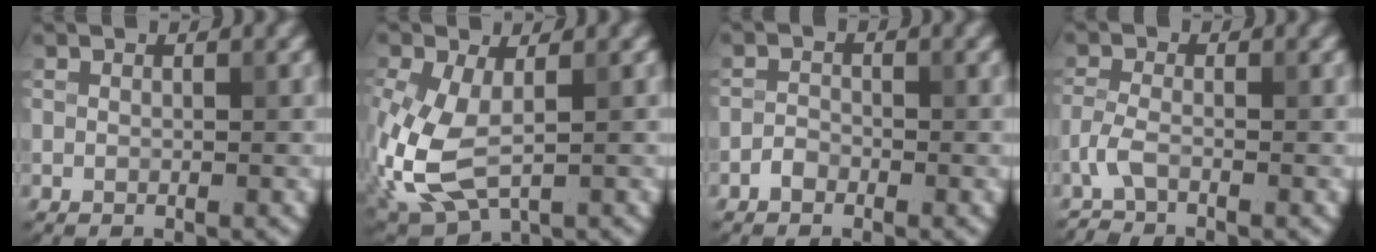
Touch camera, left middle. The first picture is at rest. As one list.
[{"total": 8.0, "force": [-1.3, 4.5, 6.5], "torque": [-0.173, -0.017, -0.022]}, {"total": 1.2, "force": [-0.8, 0.7, 0.5], "torque": [-0.006, 0.004, -0.018]}, {"total": 1.7, "force": [-1.5, 0.3, 0.8], "torque": [-0.023, -0.003, -0.043]}]